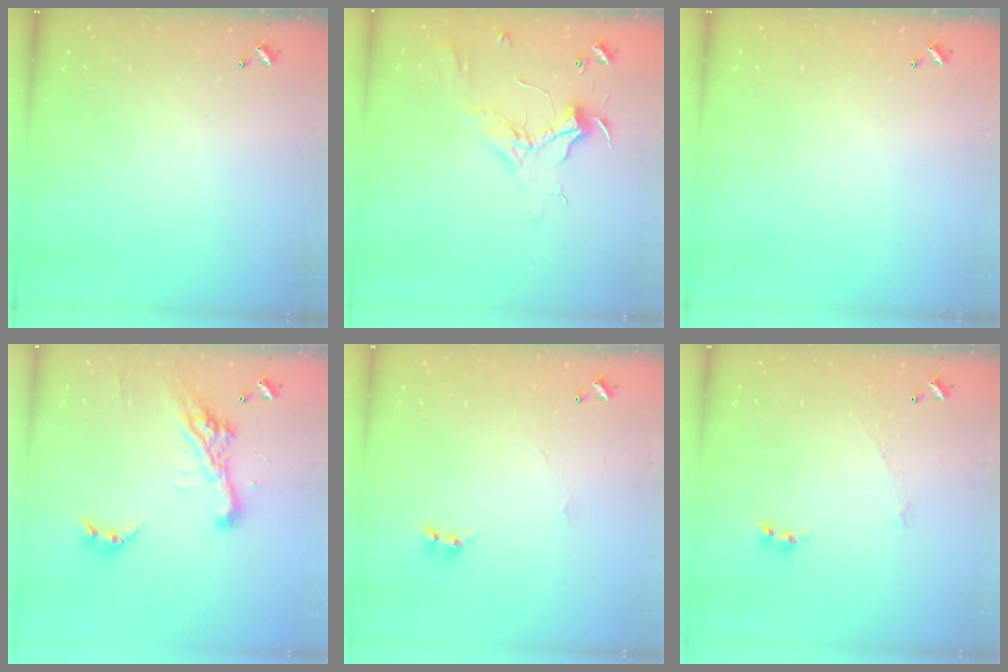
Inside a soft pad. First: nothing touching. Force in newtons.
{"total": 2.3, "press": 2.2, "slide": 0.7}
{"total": 0.0}
{"total": 14.0, "press": 13.9, "slide": 1.7}
{"total": 2.1, "press": 2.0, "slide": 0.5}
{"total": 1.9, "press": 1.8, "slide": 0.4}